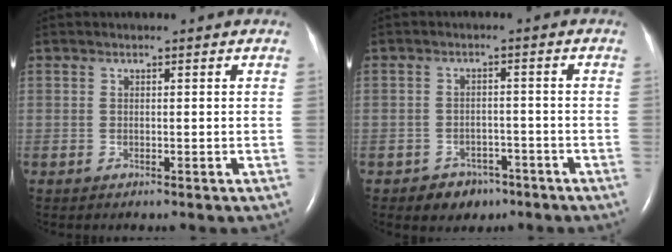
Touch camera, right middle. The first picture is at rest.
{"total": 4.1, "force": [-2.7, 2.9, 0.9], "torque": [-0.012, 0.010, -0.032]}